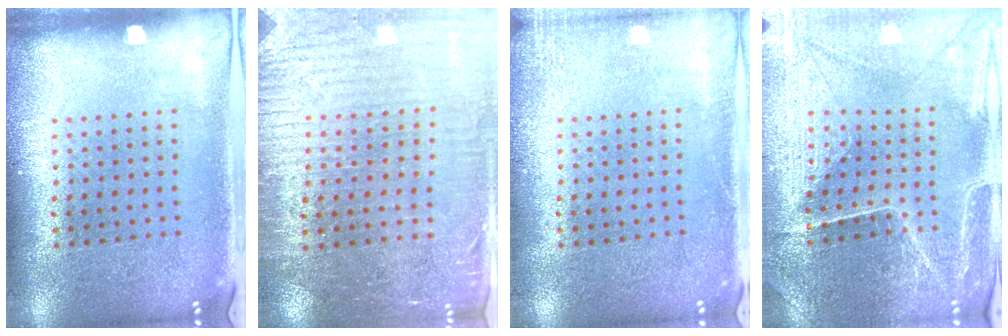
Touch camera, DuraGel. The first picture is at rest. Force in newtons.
{"total": 3.1, "press": 2.9, "slide": 1.1}
{"total": 1.7, "press": 1.7, "slide": 0.3}
{"total": 2.9, "press": 2.9, "slide": 0.2}